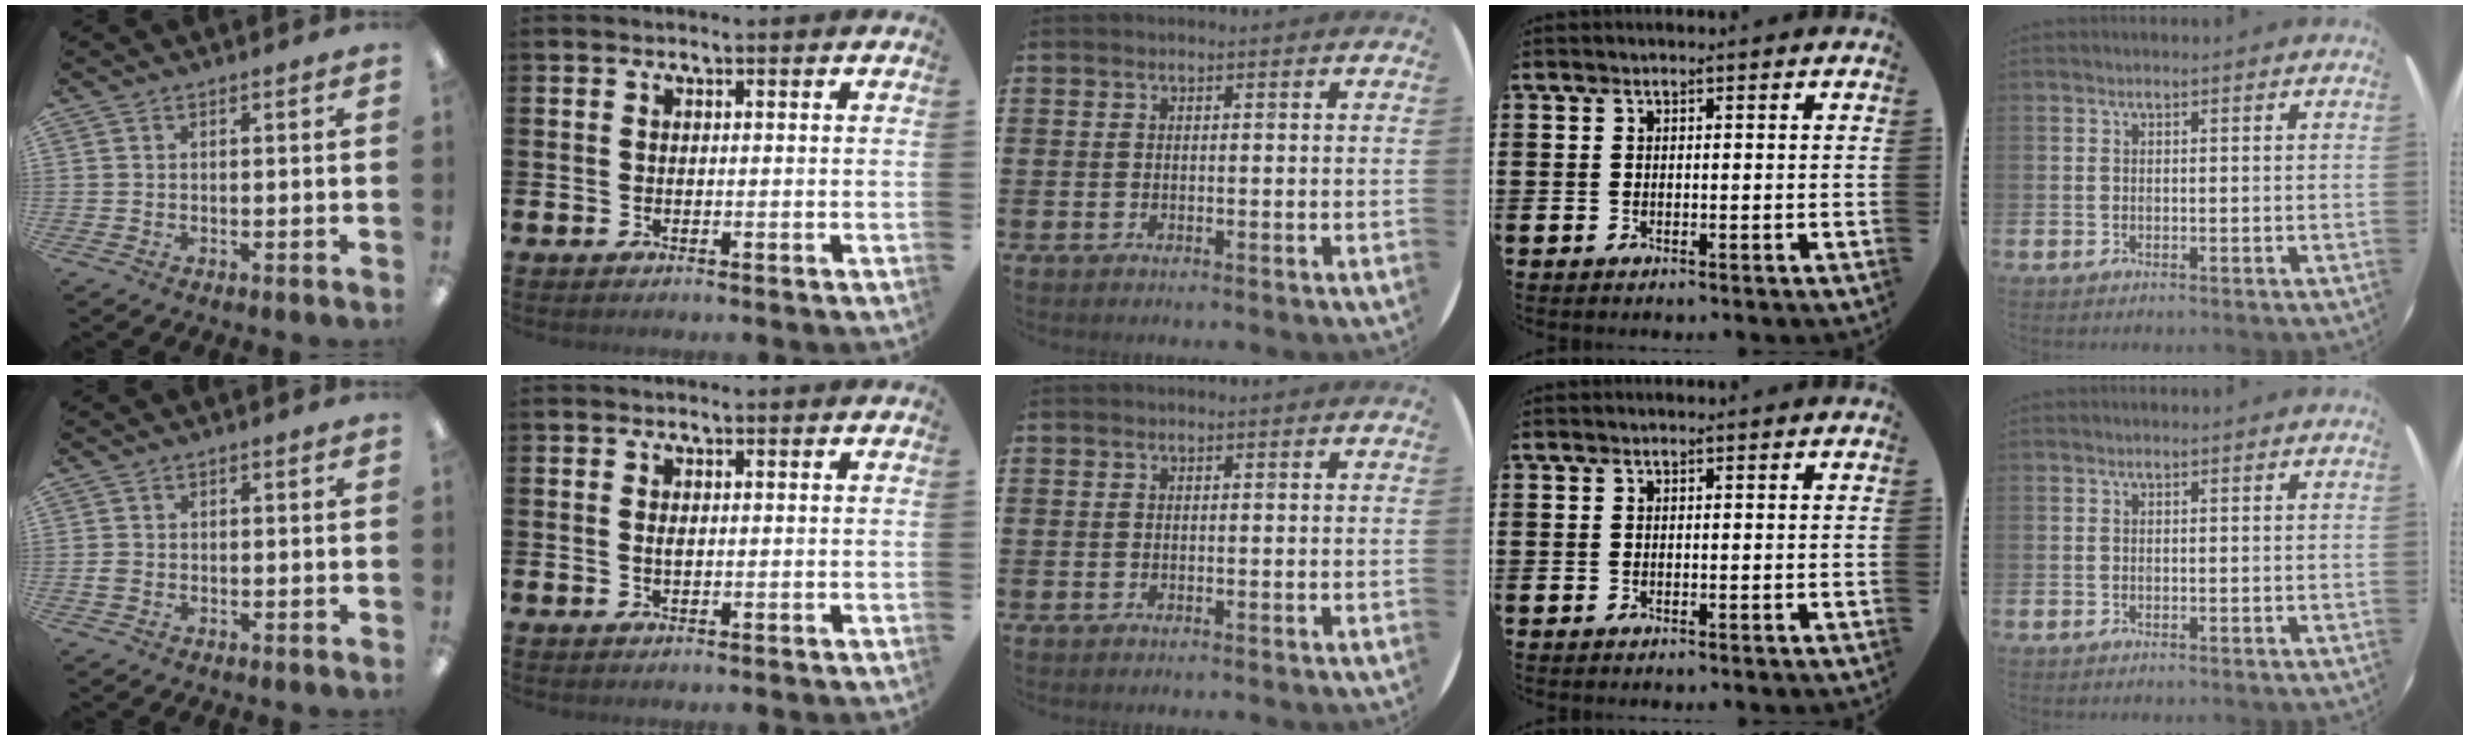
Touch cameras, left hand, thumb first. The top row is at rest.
{"thumb": {"total": 1.5, "force": [-0.4, 1.2, 0.8], "torque": [-0.014, 0.003, -0.008]}, "index": {"total": 0.7, "force": [0.2, 0.3, 0.6], "torque": [-0.004, -0.001, 0.001]}}